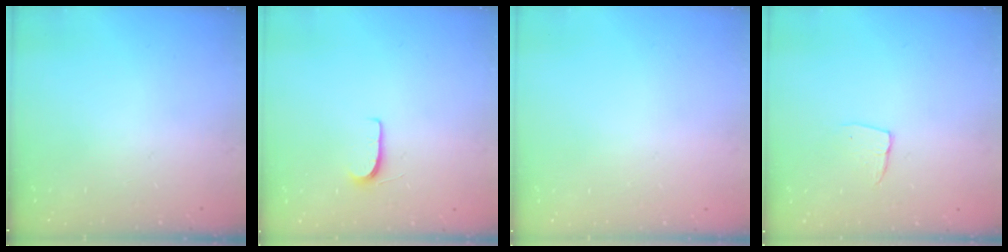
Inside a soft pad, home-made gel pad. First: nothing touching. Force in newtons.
{"total": 5.4, "press": 5.3, "slide": 0.5}
{"total": 0.0}
{"total": 5.6, "press": 5.5, "slide": 0.5}